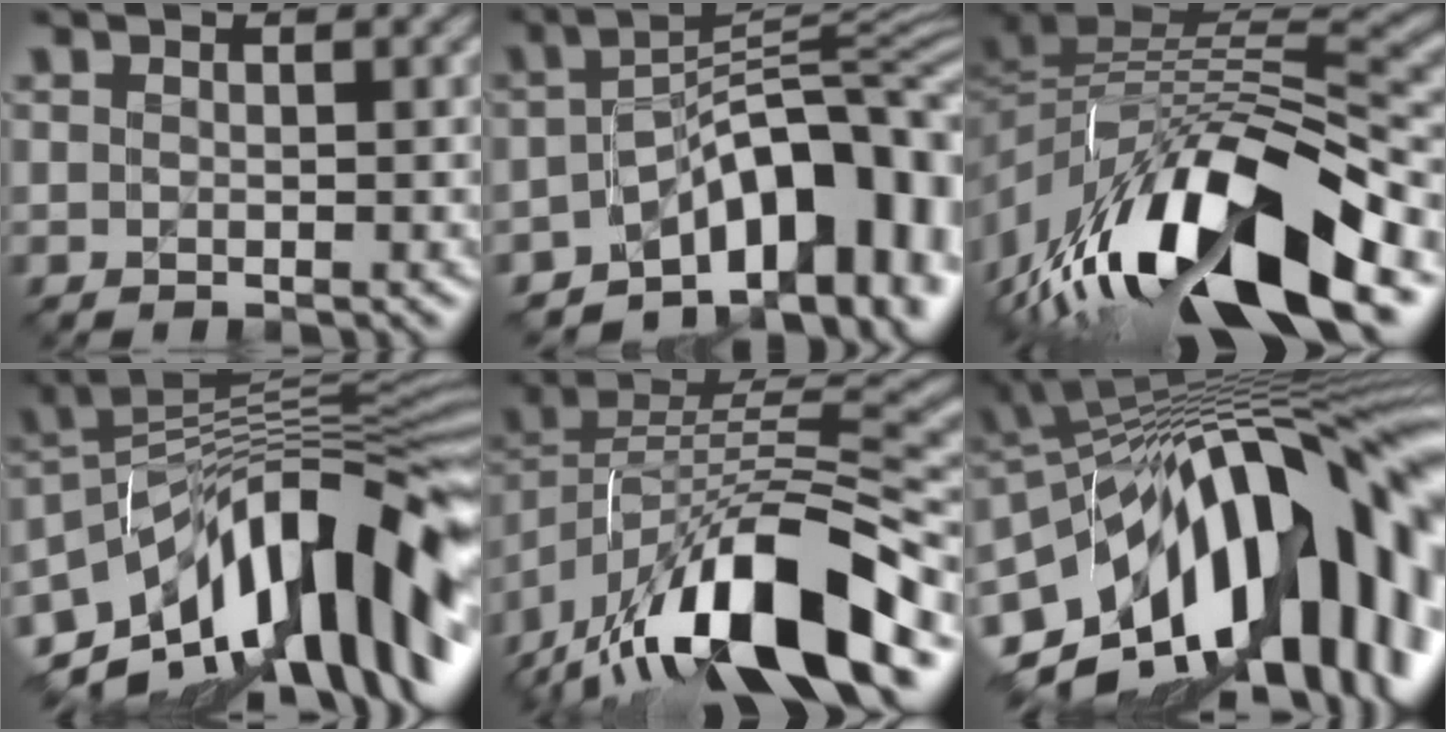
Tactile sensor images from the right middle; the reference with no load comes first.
{"total": 13.6, "force": [-5.9, 6.6, 10.3], "torque": [-0.114, 0.008, -0.095]}
{"total": 15.4, "force": [-6.1, 6.7, 12.4], "torque": [-0.226, 0.018, -0.107]}
{"total": 14.5, "force": [-6.0, 6.4, 11.6], "torque": [-0.167, 0.034, -0.116]}
{"total": 15.4, "force": [-9.0, 5.4, 11.3], "torque": [-0.196, 0.016, -0.164]}
{"total": 18.9, "force": [-5.2, 9.8, 15.3], "torque": [-0.221, 0.006, -0.094]}